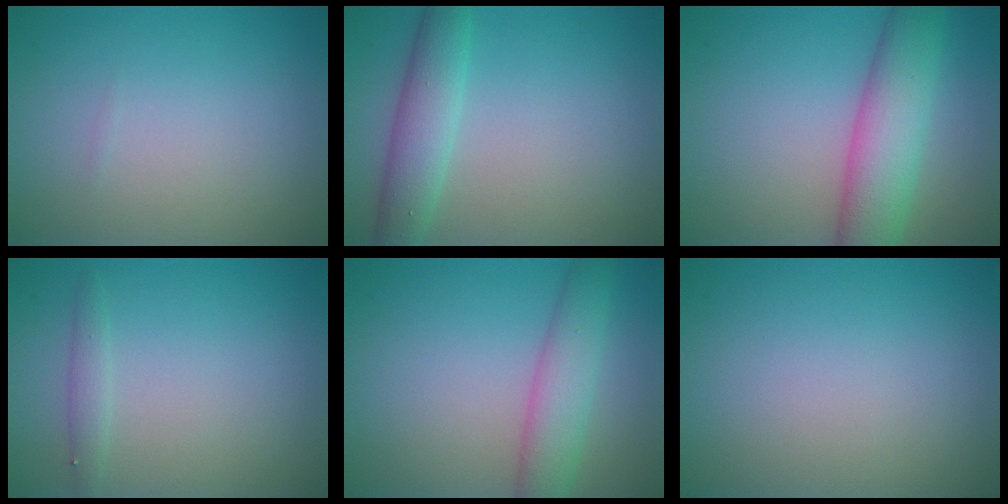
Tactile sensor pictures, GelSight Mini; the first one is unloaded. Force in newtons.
{"total": 3.9, "press": 3.9, "slide": 0.2}
{"total": 6.9, "press": 6.9, "slide": 0.3}
{"total": 0.7, "press": 0.7, "slide": 0.1}
{"total": 4.2, "press": 4.1, "slide": 0.1}
{"total": 0.0}